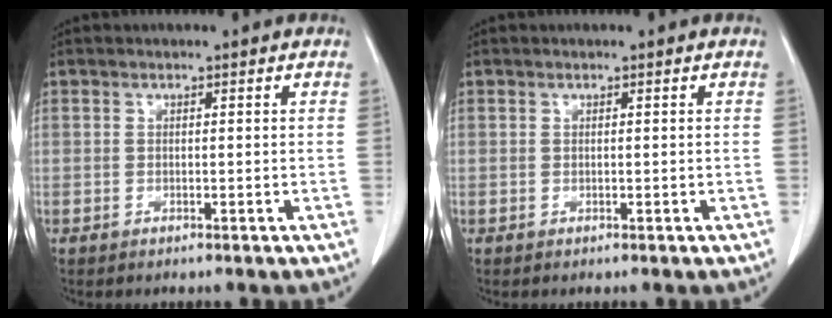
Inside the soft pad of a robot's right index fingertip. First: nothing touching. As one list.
[{"total": 0.0}]